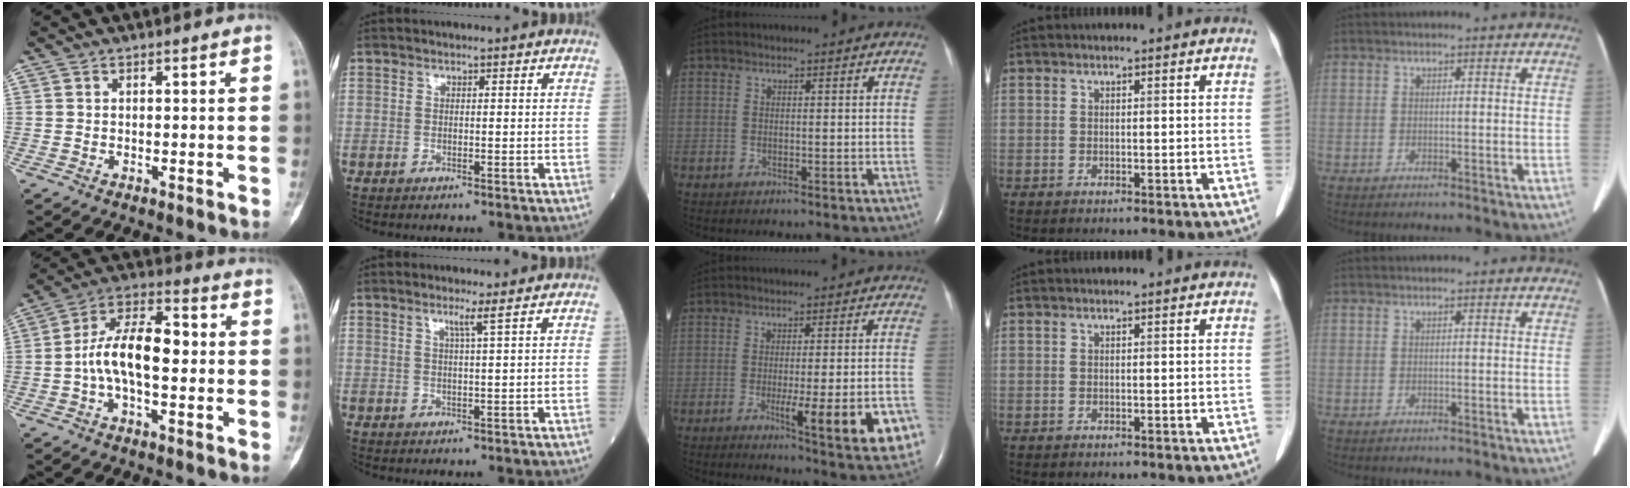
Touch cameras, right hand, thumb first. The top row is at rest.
{"thumb": {"total": 13.0, "force": [-0.7, 6.5, 11.3], "torque": [-0.195, 0.037, -0.020]}, "index": {"total": 1.9, "force": [1.1, -0.8, 1.4], "torque": [-0.031, -0.007, 0.024]}, "middle": {"total": 13.4, "force": [-4.8, 1.1, 12.5], "torque": [-0.104, -0.019, -0.052]}}